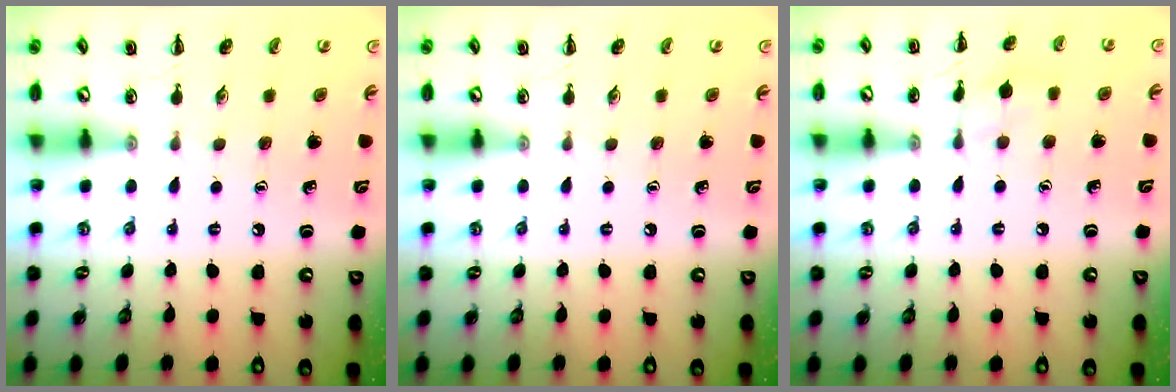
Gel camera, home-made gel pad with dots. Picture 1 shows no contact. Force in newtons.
{"total": 0.0}
{"total": 7.7, "press": 7.4, "slide": 1.9}